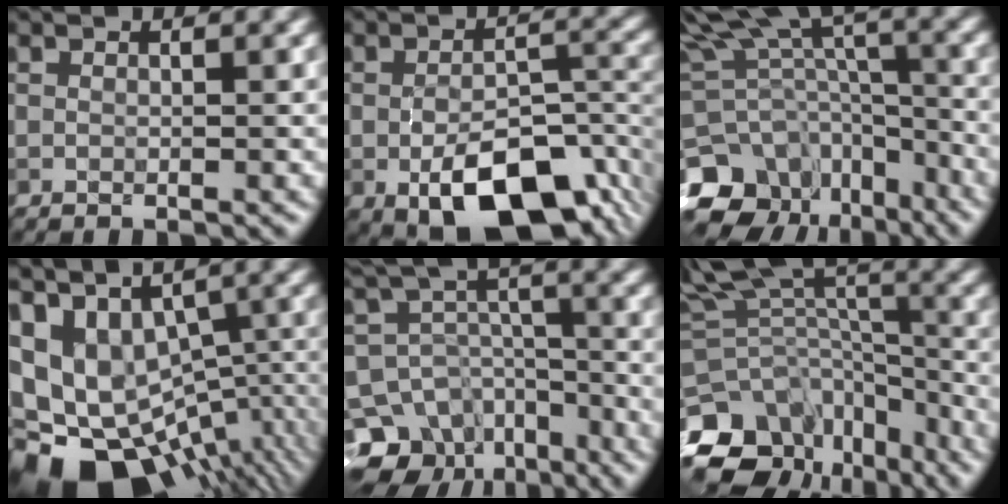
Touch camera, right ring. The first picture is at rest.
{"total": 10.1, "force": [-4.9, 4.9, 7.4], "torque": [-0.119, -0.011, -0.058]}
{"total": 15.2, "force": [-8.9, 10.4, 6.4], "torque": [-0.138, -0.014, -0.094]}
{"total": 13.3, "force": [-2.8, 8.9, 9.5], "torque": [-0.152, -0.004, 0.014]}
{"total": 13.5, "force": [-9.4, 8.6, 4.4], "torque": [-0.090, 0.003, -0.118]}
{"total": 13.2, "force": [-9.8, 7.6, 4.4], "torque": [-0.082, 0.019, -0.121]}